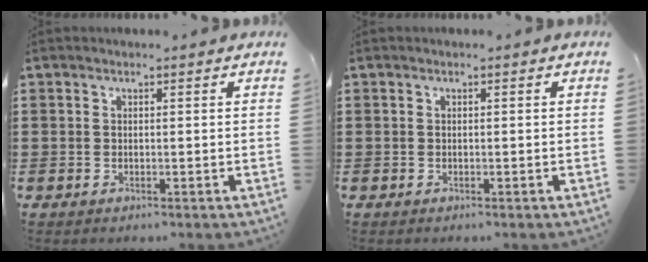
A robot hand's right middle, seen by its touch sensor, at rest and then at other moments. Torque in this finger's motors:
{"motor_torque": [0.00, -0.08, 0.05, -0.01]}